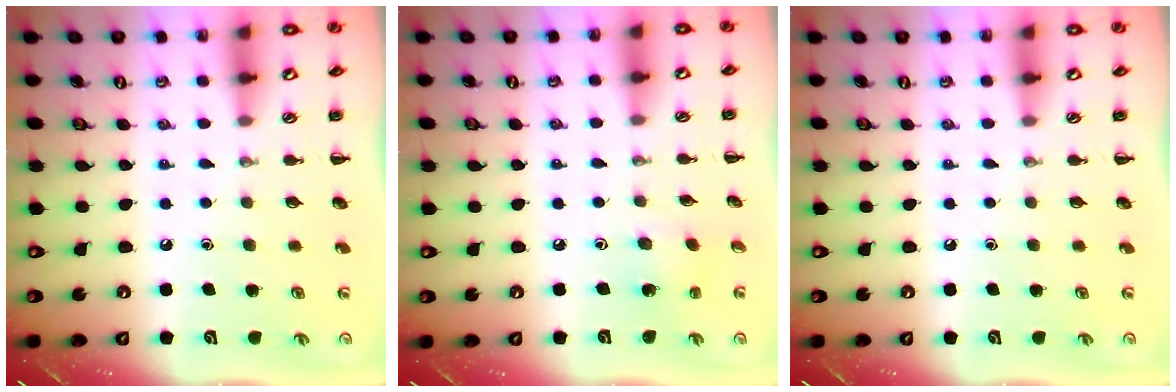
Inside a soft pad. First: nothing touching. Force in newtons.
{"total": 1.6, "press": 1.5, "slide": 0.6}
{"total": 0.0}